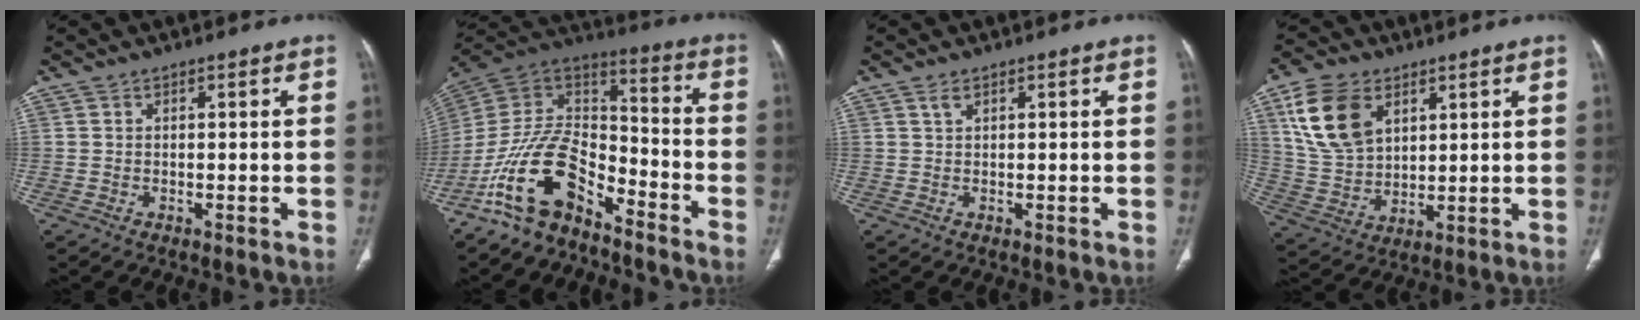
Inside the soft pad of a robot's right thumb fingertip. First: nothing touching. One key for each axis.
{"total": 16.5, "fx": -10.5, "fy": 8.2, "fz": 9.7, "tx": -0.158, "ty": 0.092, "tz": -0.203}
{"total": 1.1, "fx": 0.7, "fy": 0.6, "fz": 0.7, "tx": -0.010, "ty": 0.002, "tz": 0.013}
{"total": 13.8, "fx": 6.0, "fy": 8.8, "fz": 8.7, "tx": -0.150, "ty": -0.017, "tz": 0.127}